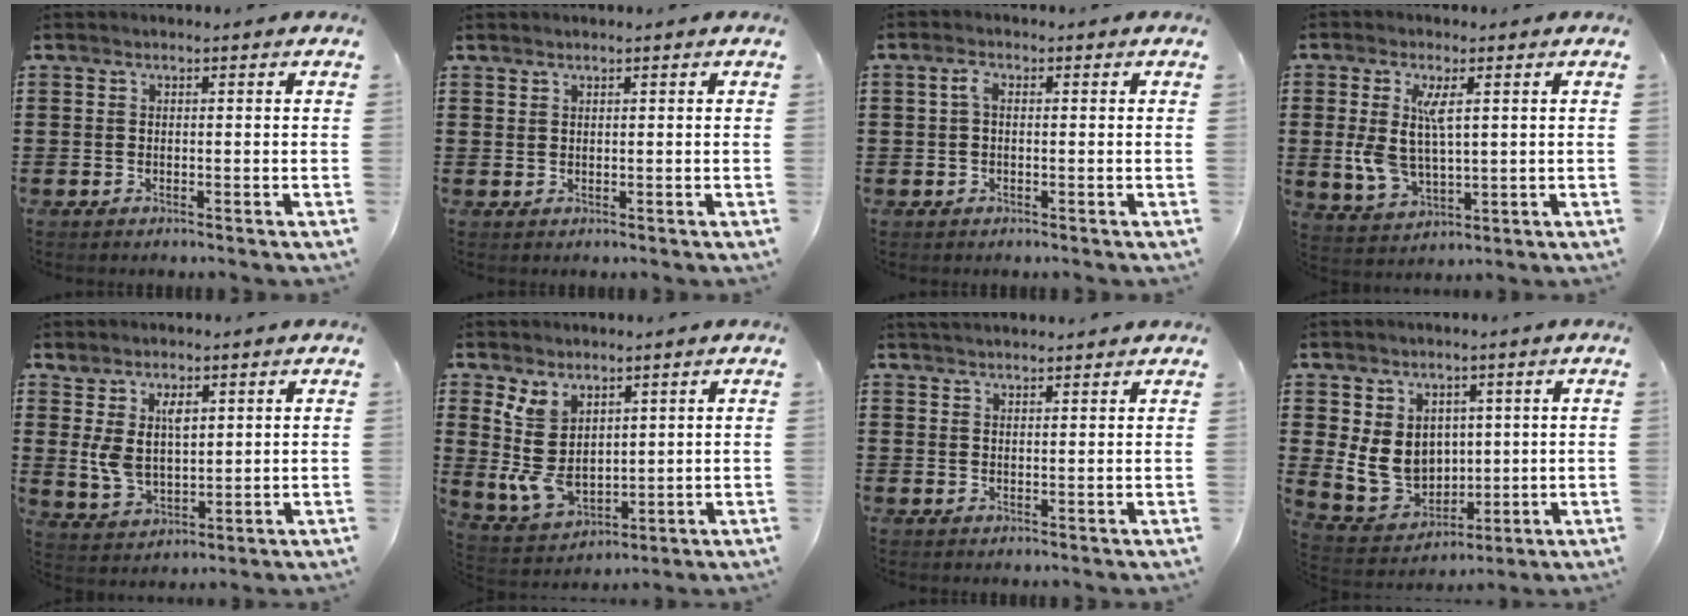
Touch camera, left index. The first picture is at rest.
{"total": 0.7, "force": [0.6, 0.3, 0.2], "torque": [-0.005, 0.001, 0.013]}
{"total": 2.2, "force": [0.1, 1.0, 1.9], "torque": [-0.048, 0.003, -0.002]}
{"total": 7.7, "force": [1.5, 4.0, 6.4], "torque": [-0.150, 0.003, 0.021]}
{"total": 6.0, "force": [2.0, 3.5, 4.4], "torque": [-0.093, 0.004, 0.034]}
{"total": 8.5, "force": [2.7, 5.9, 5.5], "torque": [-0.140, -0.004, 0.052]}
{"total": 1.8, "force": [1.8, 0.1, 0.4], "torque": [-0.011, 0.003, 0.035]}
{"total": 8.7, "force": [0.6, 7.6, 4.2], "torque": [-0.111, 0.006, 0.014]}